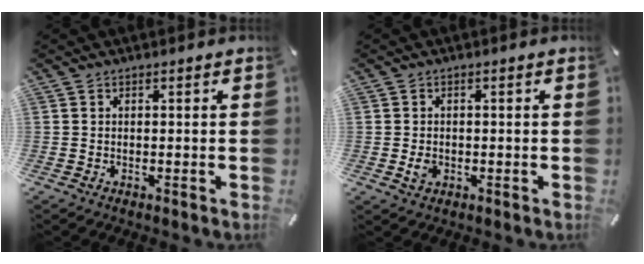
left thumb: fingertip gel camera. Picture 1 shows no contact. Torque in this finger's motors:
{"motor_torque": [0.02, 0.01, -0.07, 0.05, -0.01]}